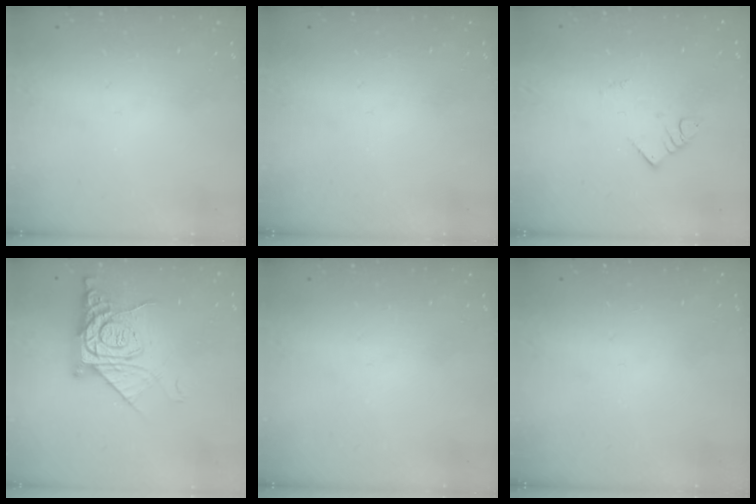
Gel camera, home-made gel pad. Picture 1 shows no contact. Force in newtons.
{"total": 0.0}
{"total": 2.6, "press": 2.6, "slide": 0.1}
{"total": 13.7, "press": 13.6, "slide": 1.5}
{"total": 0.0}
{"total": 0.0}